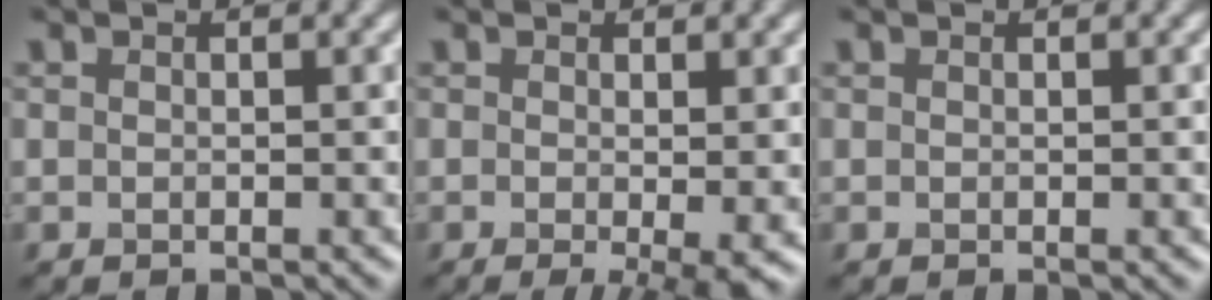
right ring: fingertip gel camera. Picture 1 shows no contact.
{"total": 3.1, "force": [-0.8, 0.4, 3.0], "torque": [-0.045, -0.015, -0.011]}
{"total": 0.0}